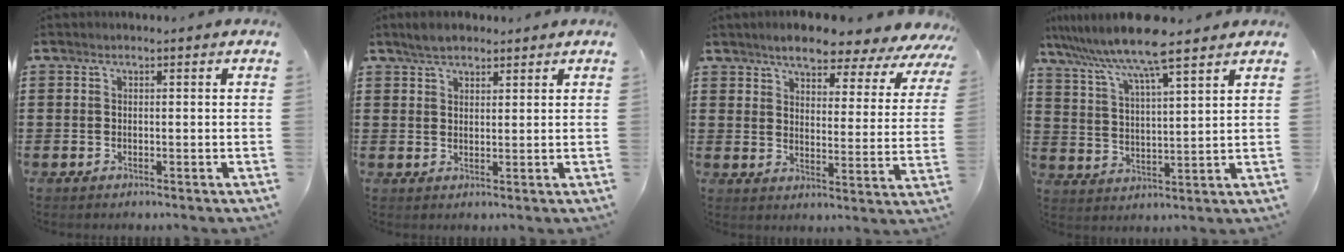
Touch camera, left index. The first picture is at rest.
{"total": 3.2, "force": [2.7, 1.3, 1.1], "torque": [-0.029, 0.007, 0.050]}
{"total": 6.6, "force": [6.0, 1.1, 2.5], "torque": [-0.060, -0.033, 0.099]}
{"total": 9.0, "force": [7.6, -0.1, 4.8], "torque": [-0.120, -0.038, 0.127]}